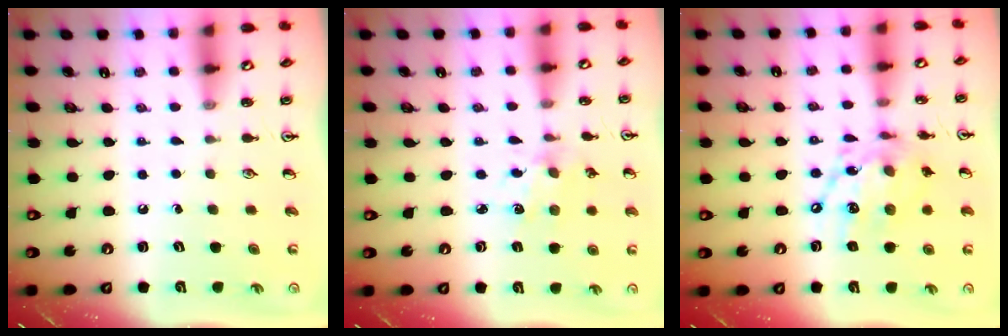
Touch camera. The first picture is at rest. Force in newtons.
{"total": 3.0, "press": 3.0, "slide": 0.4}
{"total": 13.9, "press": 13.9, "slide": 0.7}